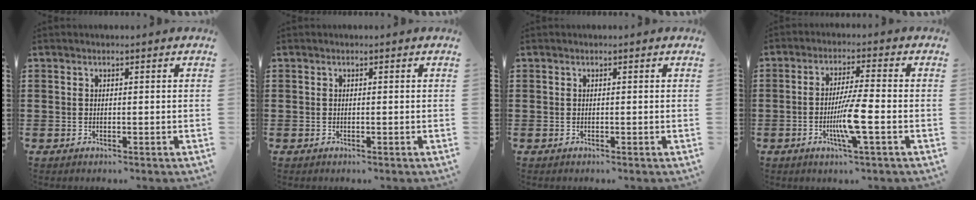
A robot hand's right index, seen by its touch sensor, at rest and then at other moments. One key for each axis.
{"total": 0.0}
{"total": 0.0}
{"total": 7.0, "fx": -2.1, "fy": 0.1, "fz": 6.7, "tx": -0.125, "ty": -0.015, "tz": -0.040}